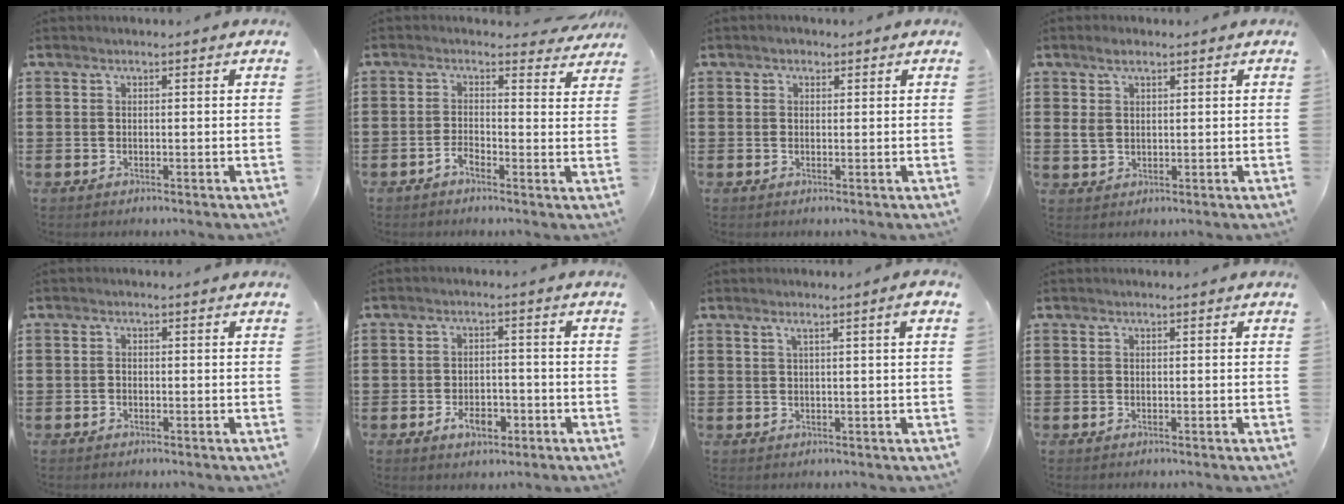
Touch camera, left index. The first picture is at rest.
{"total": 1.7, "force": [-0.4, 1.0, 1.3], "torque": [-0.020, 0.001, -0.012]}
{"total": 0.7, "force": [0.2, 0.7, 0.1], "torque": [-0.005, 0.006, 0.003]}
{"total": 3.4, "force": [1.5, 2.2, 2.1], "torque": [-0.048, 0.011, 0.026]}
{"total": 0.8, "force": [-0.7, 0.5, 0.2], "torque": [-0.007, -0.001, -0.014]}
{"total": 4.4, "force": [-2.4, 2.4, 2.8], "torque": [-0.038, 0.003, -0.044]}
{"total": 2.4, "force": [1.2, -0.4, 2.1], "torque": [-0.038, -0.004, 0.019]}
{"total": 0.0}